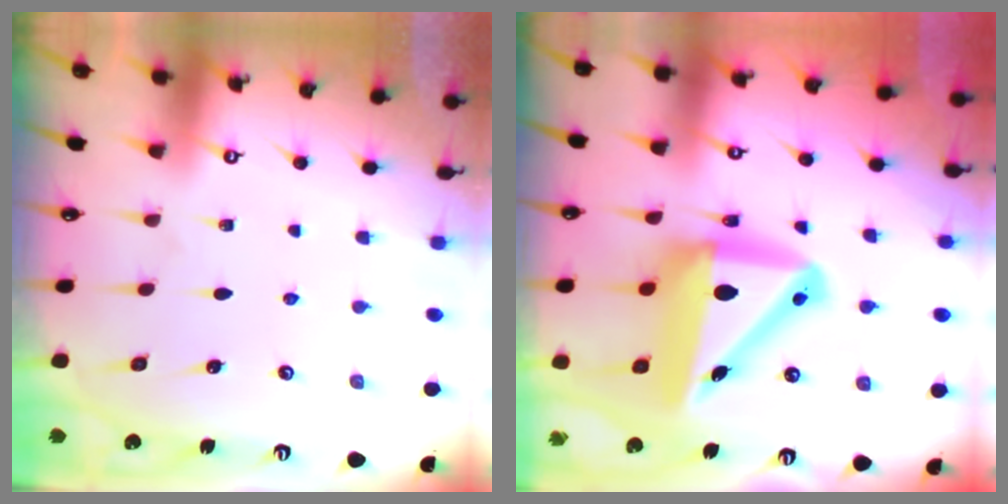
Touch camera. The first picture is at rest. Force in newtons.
{"total": 14.6, "press": 14.1, "slide": 3.5}